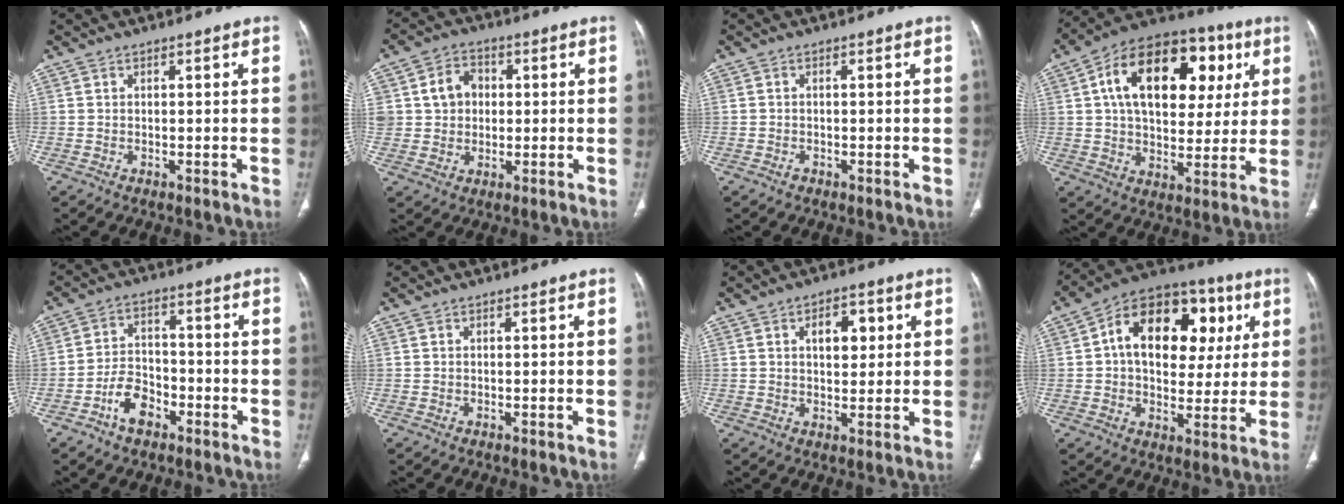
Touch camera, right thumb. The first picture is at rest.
{"total": 7.5, "force": [1.1, 6.4, 3.7], "torque": [-0.035, 0.003, 0.016]}
{"total": 0.6, "force": [-0.4, 0.4, 0.2], "torque": [-0.002, 0.001, -0.008]}
{"total": 23.8, "force": [6.9, 14.4, 17.6], "torque": [-0.244, 0.018, 0.100]}
{"total": 7.3, "force": [-4.0, 4.5, 4.0], "torque": [-0.060, 0.033, -0.073]}
{"total": 0.0}
{"total": 6.4, "force": [2.0, 3.8, 4.8], "torque": [-0.047, -0.003, 0.028]}
{"total": 21.2, "force": [5.0, 13.9, 15.2], "torque": [-0.187, 0.020, 0.070]}